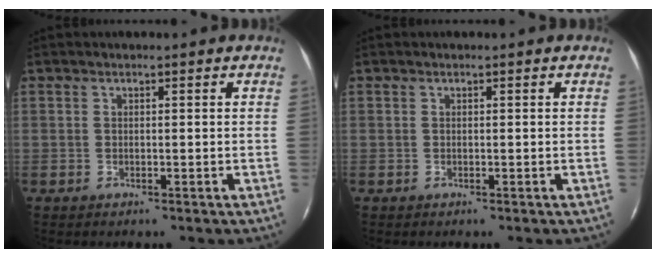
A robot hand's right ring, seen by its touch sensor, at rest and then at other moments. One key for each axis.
{"total": 0.0}